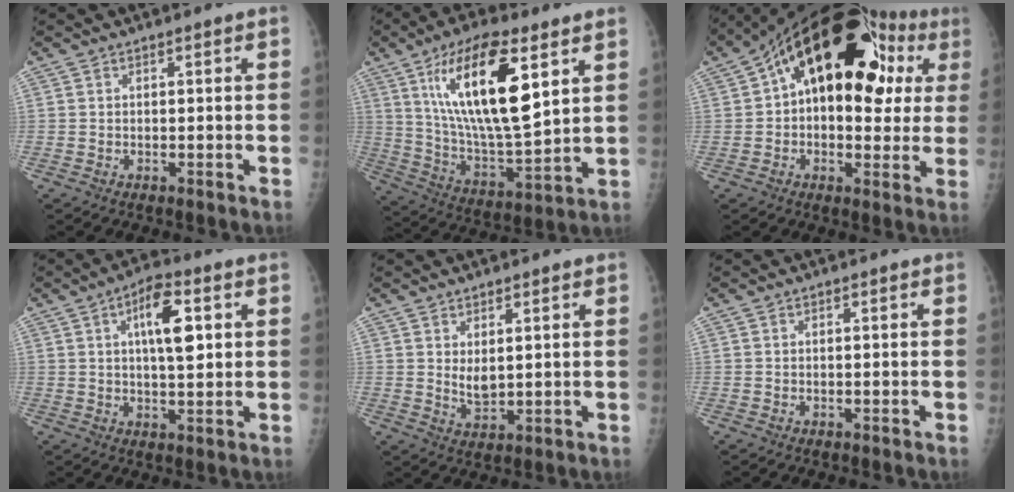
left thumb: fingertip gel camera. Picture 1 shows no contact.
{"total": 22.1, "force": [8.7, 7.4, 18.9], "torque": [-0.326, -0.040, 0.156]}
{"total": 24.3, "force": [6.8, 13.2, 19.3], "torque": [-0.248, 0.049, 0.095]}
{"total": 9.5, "force": [2.9, 3.5, 8.3], "torque": [-0.118, 0.000, 0.043]}
{"total": 3.8, "force": [1.4, 2.1, 2.8], "torque": [-0.041, -0.018, 0.031]}
{"total": 0.0}